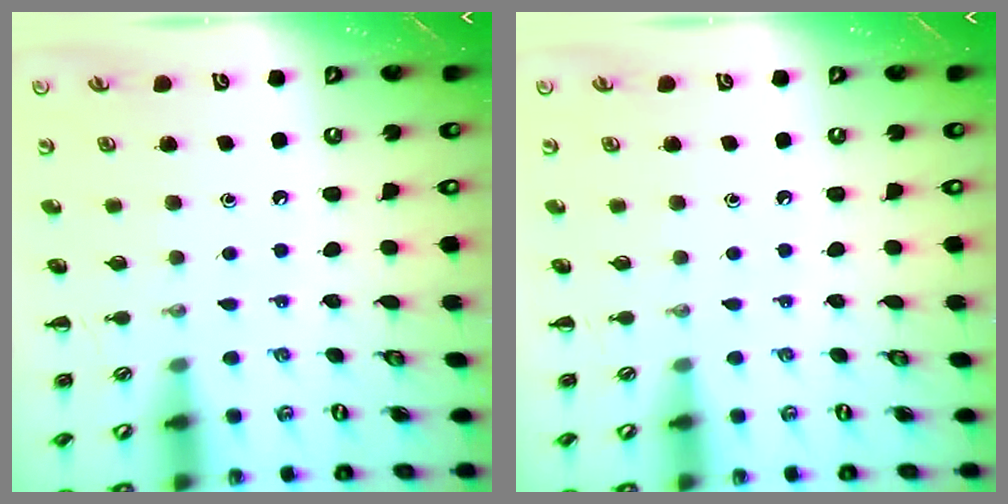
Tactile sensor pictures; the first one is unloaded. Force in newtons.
{"total": 0.0}